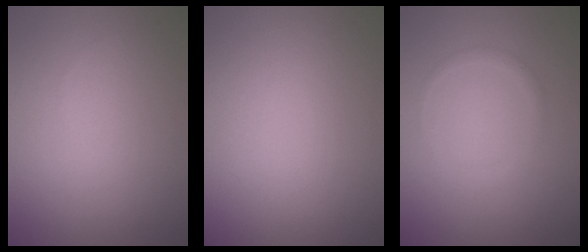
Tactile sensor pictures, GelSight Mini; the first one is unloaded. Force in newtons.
{"total": 0.0}
{"total": 0.9, "press": 0.9, "slide": 0.1}